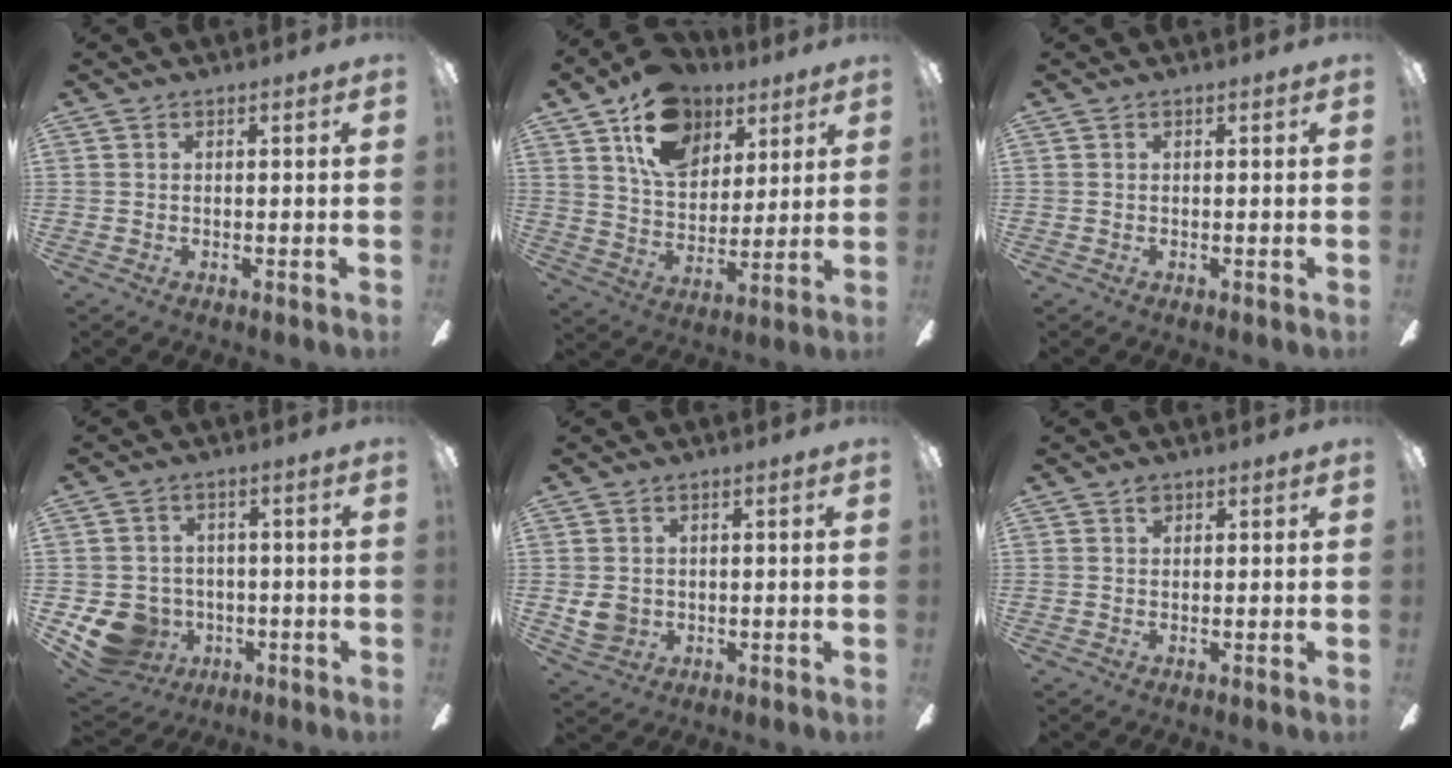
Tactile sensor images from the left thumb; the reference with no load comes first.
{"total": 16.7, "force": [9.5, 11.0, 8.3], "torque": [-0.126, -0.035, 0.177]}
{"total": 0.0}
{"total": 10.8, "force": [-4.2, 9.0, 4.3], "torque": [-0.115, 0.020, -0.069]}
{"total": 4.9, "force": [0.3, 4.4, 2.2], "torque": [-0.049, 0.003, 0.007]}
{"total": 1.5, "force": [0.9, 0.9, 0.7], "torque": [-0.009, -0.001, 0.015]}